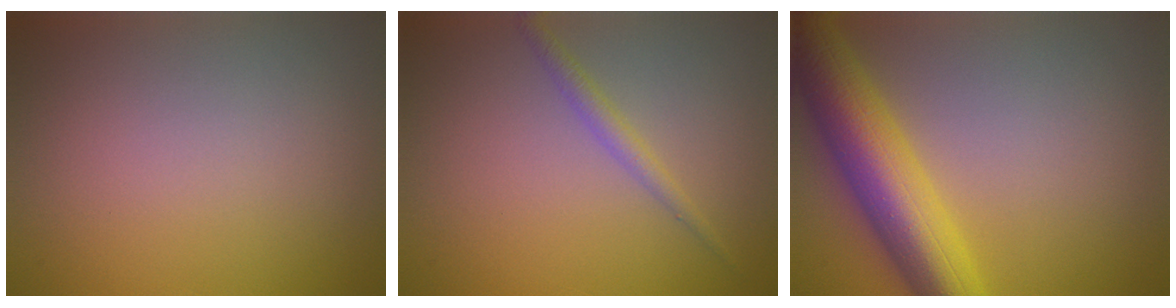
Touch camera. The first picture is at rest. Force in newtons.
{"total": 1.6, "press": 1.6, "slide": 0.1}
{"total": 8.9, "press": 8.9, "slide": 0.1}